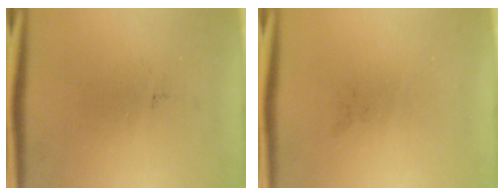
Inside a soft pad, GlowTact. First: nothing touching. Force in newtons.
{"total": 0.0}